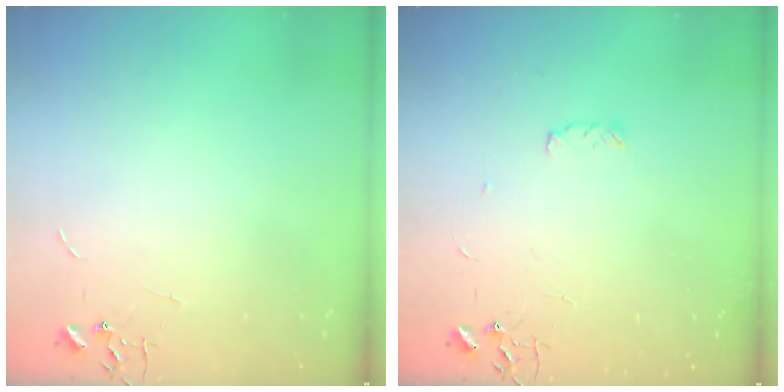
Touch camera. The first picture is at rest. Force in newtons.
{"total": 4.1, "press": 4.1, "slide": 0.6}